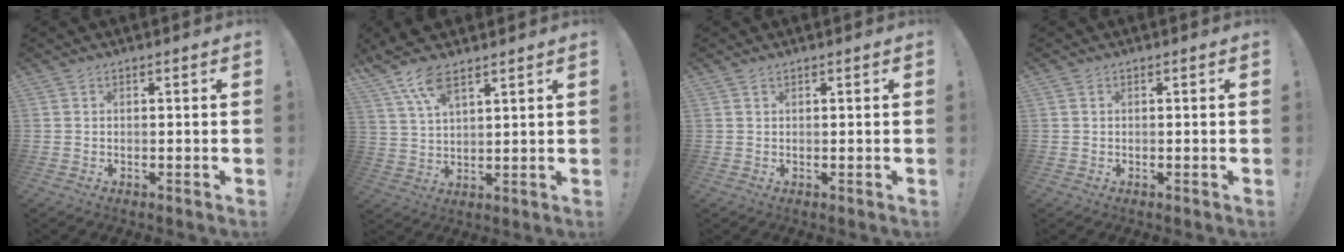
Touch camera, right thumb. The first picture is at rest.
{"total": 8.7, "force": [6.4, 2.6, 5.2], "torque": [-0.106, -0.028, 0.120]}
{"total": 0.6, "force": [0.5, 0.2, 0.3], "torque": [-0.006, -0.001, 0.010]}
{"total": 0.0}